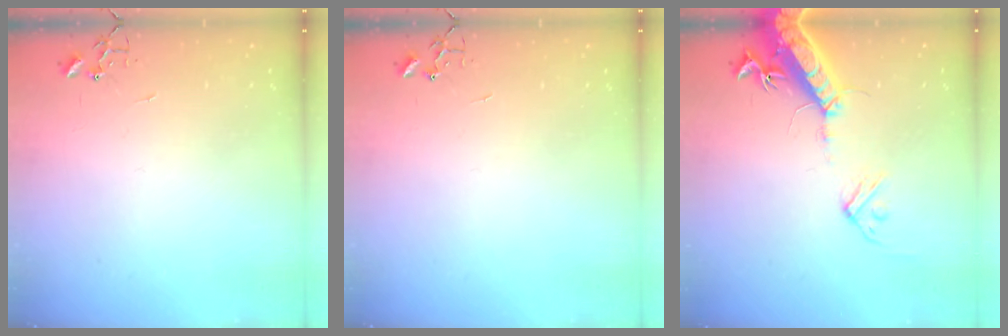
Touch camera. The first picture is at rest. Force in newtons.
{"total": 0.0}
{"total": 17.3, "press": 16.8, "slide": 3.9}